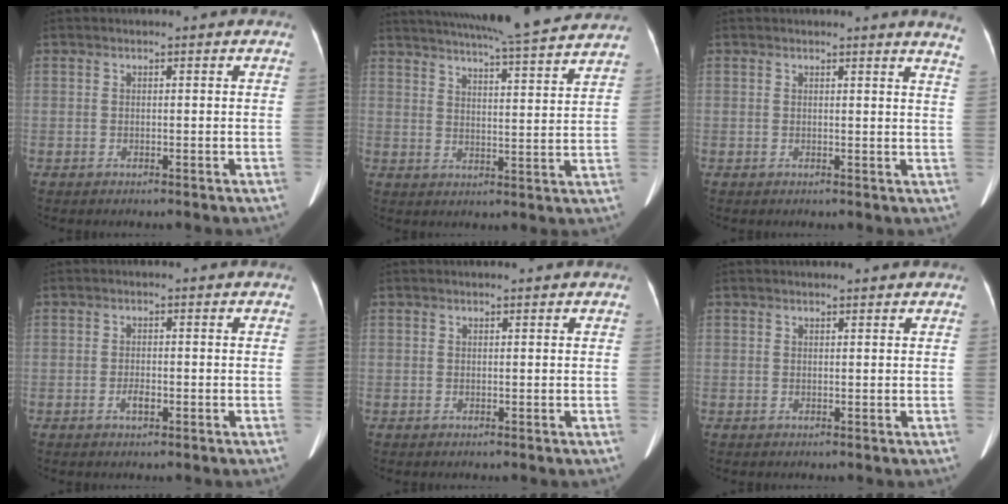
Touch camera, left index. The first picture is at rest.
{"total": 21.4, "force": [19.1, 0.8, 9.6], "torque": [-0.159, -0.023, 0.252]}
{"total": 6.3, "force": [6.0, -0.8, 1.8], "torque": [-0.009, -0.069, 0.031]}
{"total": 1.7, "force": [-1.3, 0.6, 0.9], "torque": [-0.018, -0.017, -0.023]}
{"total": 1.5, "force": [1.3, 0.2, 0.8], "torque": [-0.006, -0.002, 0.012]}
{"total": 2.8, "force": [2.6, 0.3, 1.2], "torque": [-0.014, -0.002, 0.026]}